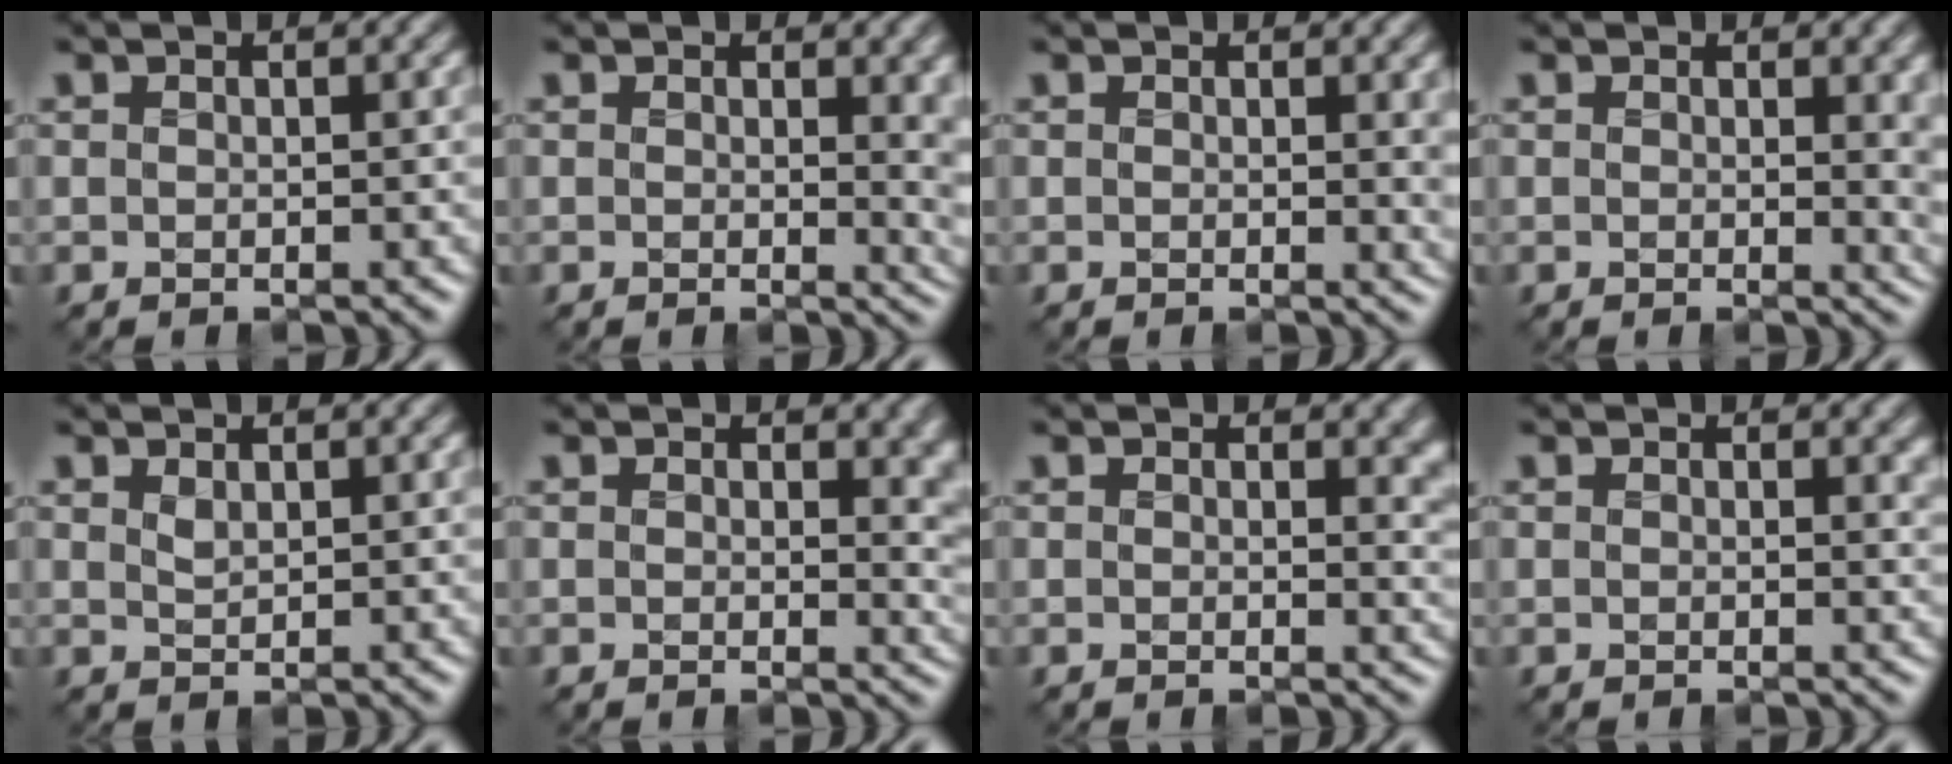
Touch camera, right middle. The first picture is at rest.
{"total": 4.6, "force": [1.6, 2.5, 3.5], "torque": [-0.044, -0.008, 0.030]}
{"total": 2.0, "force": [1.0, 0.9, 1.4], "torque": [-0.019, 0.000, 0.018]}
{"total": 3.9, "force": [1.5, 2.1, 2.9], "torque": [-0.035, -0.003, 0.027]}
{"total": 0.8, "force": [0.4, 0.4, 0.6], "torque": [-0.017, -0.001, 0.010]}
{"total": 4.0, "force": [1.6, 2.6, 2.6], "torque": [-0.034, -0.011, 0.027]}
{"total": 2.8, "force": [1.5, 1.7, 1.7], "torque": [-0.023, -0.006, 0.021]}
{"total": 1.5, "force": [1.0, 0.8, 0.9], "torque": [-0.014, 0.000, 0.017]}